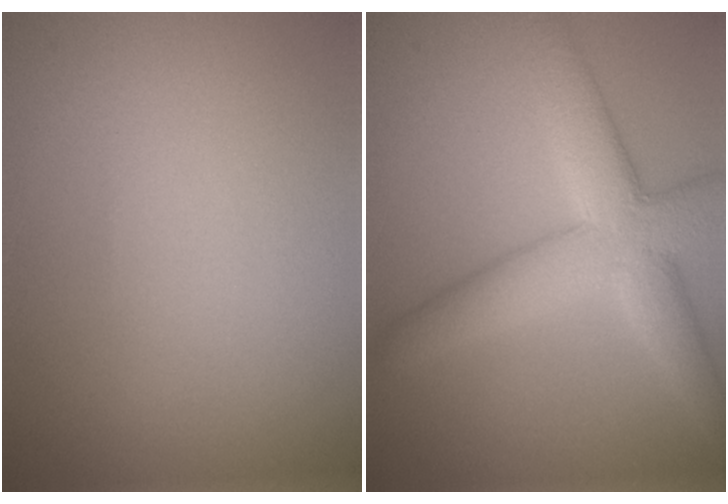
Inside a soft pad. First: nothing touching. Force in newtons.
{"total": 6.9, "press": 6.9, "slide": 0.4}